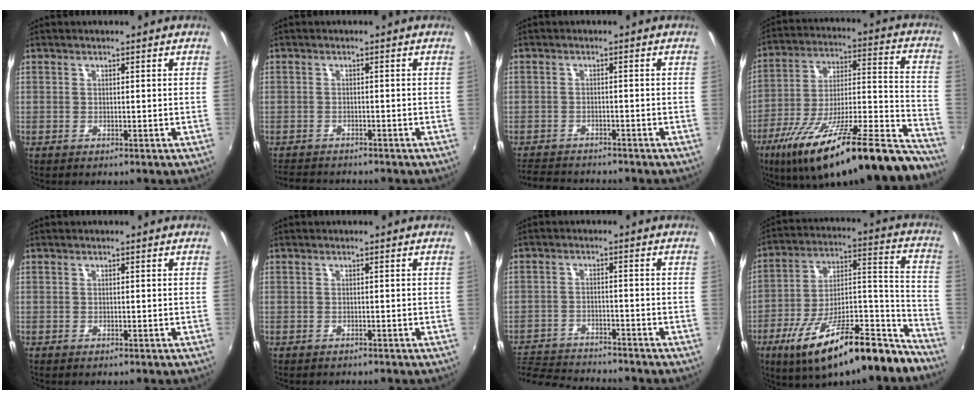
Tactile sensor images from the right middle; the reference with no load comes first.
{"total": 4.6, "force": [-4.4, 1.3, 0.9], "torque": [-0.033, -0.004, -0.076]}
{"total": 6.1, "force": [-5.7, 1.9, 1.2], "torque": [-0.047, 0.001, -0.097]}
{"total": 30.9, "force": [-23.2, 5.3, 19.7], "torque": [-0.285, -0.036, -0.352]}
{"total": 0.0}
{"total": 0.7, "force": [-0.6, 0.3, 0.1], "torque": [-0.005, 0.000, -0.008]}
{"total": 10.8, "force": [-10.1, 2.3, 2.9], "torque": [-0.082, 0.001, -0.168]}
{"total": 24.5, "force": [-17.3, 6.2, 16.2], "torque": [-0.255, -0.006, -0.271]}